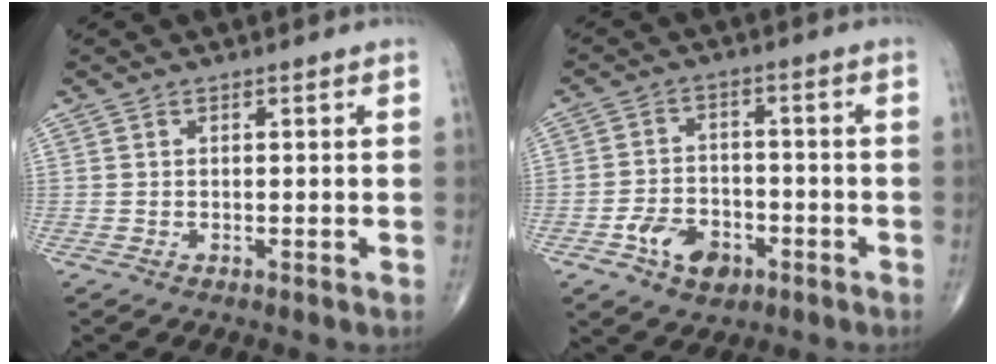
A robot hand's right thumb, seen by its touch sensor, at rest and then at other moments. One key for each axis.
{"total": 8.1, "fx": -3.9, "fy": 5.3, "fz": 4.6, "tx": -0.055, "ty": 0.024, "tz": -0.064}